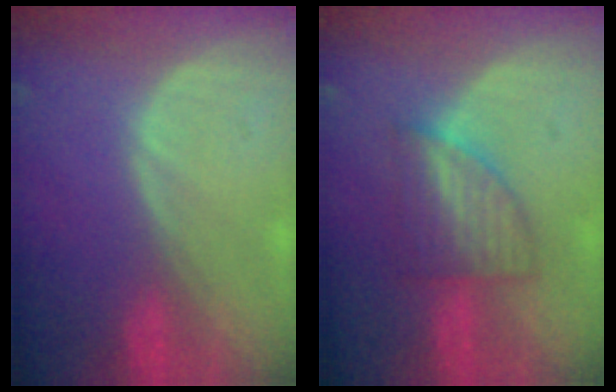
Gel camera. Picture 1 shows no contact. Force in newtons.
{"total": 5.9, "press": 5.9, "slide": 0.4}